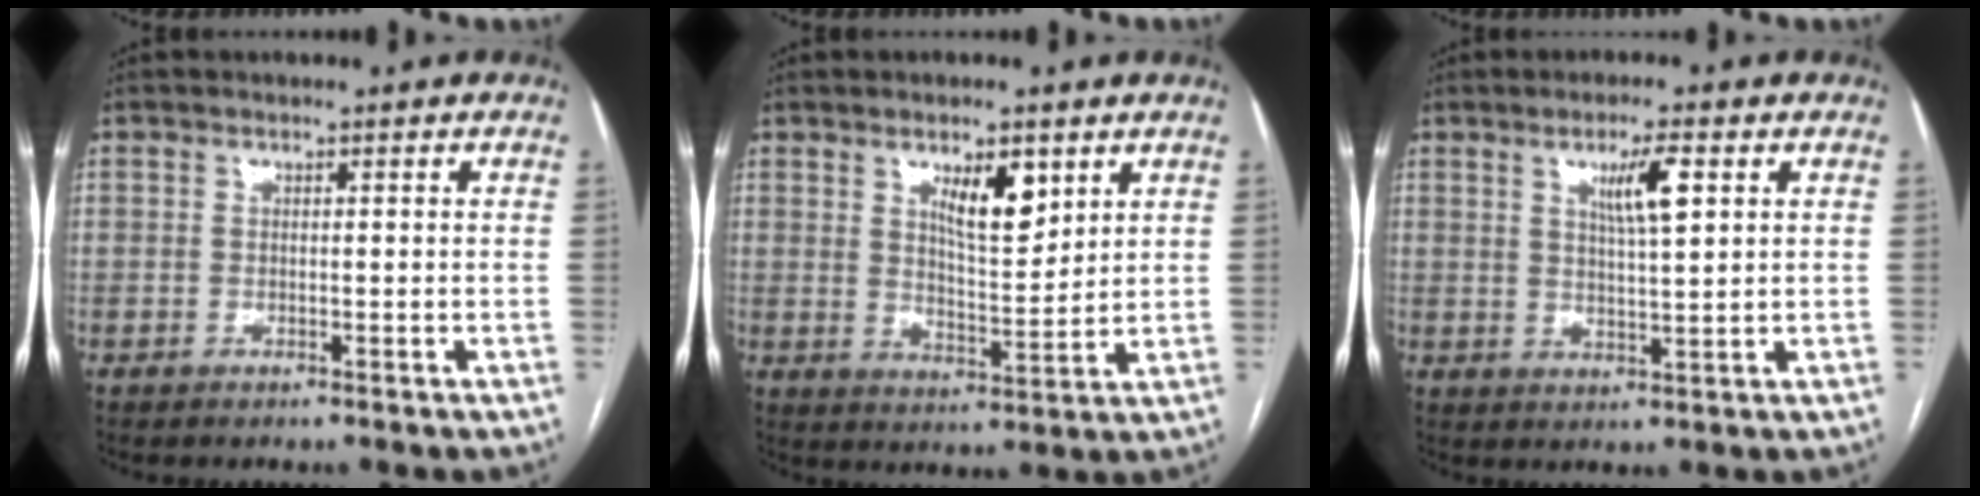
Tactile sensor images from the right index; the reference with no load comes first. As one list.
[{"total": 7.0, "force": [3.7, 2.0, 5.6], "torque": [-0.097, -0.006, 0.066]}, {"total": 5.4, "force": [2.2, 0.3, 4.9], "torque": [-0.085, 0.000, 0.039]}]